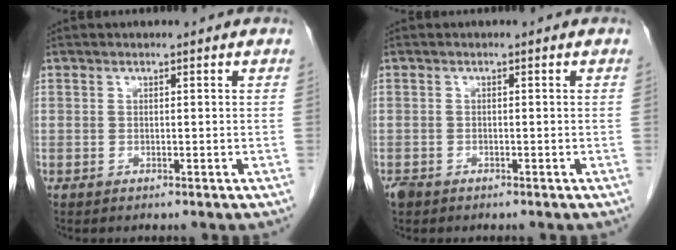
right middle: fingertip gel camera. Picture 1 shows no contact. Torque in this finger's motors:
{"motor_torque": [-0.41, 0.01, -0.01, 0.00]}